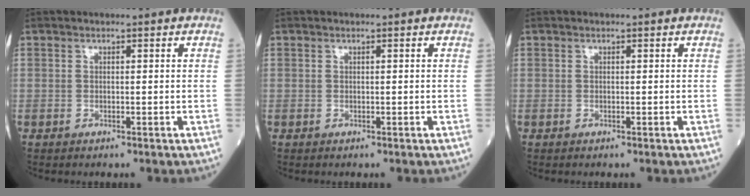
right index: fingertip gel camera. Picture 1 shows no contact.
{"total": 0.0}
{"total": 0.0}